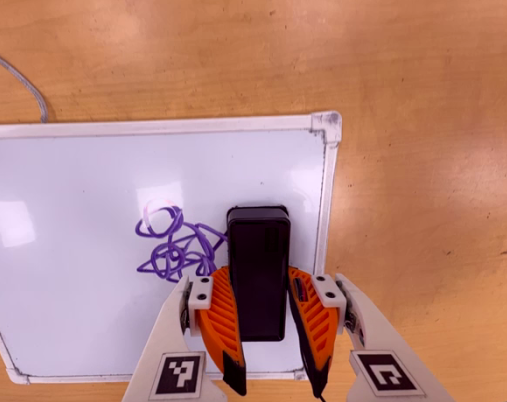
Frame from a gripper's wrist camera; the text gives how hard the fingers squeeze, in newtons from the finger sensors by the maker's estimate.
{"total": 11.0, "left": 10.9, "right": 11.1}